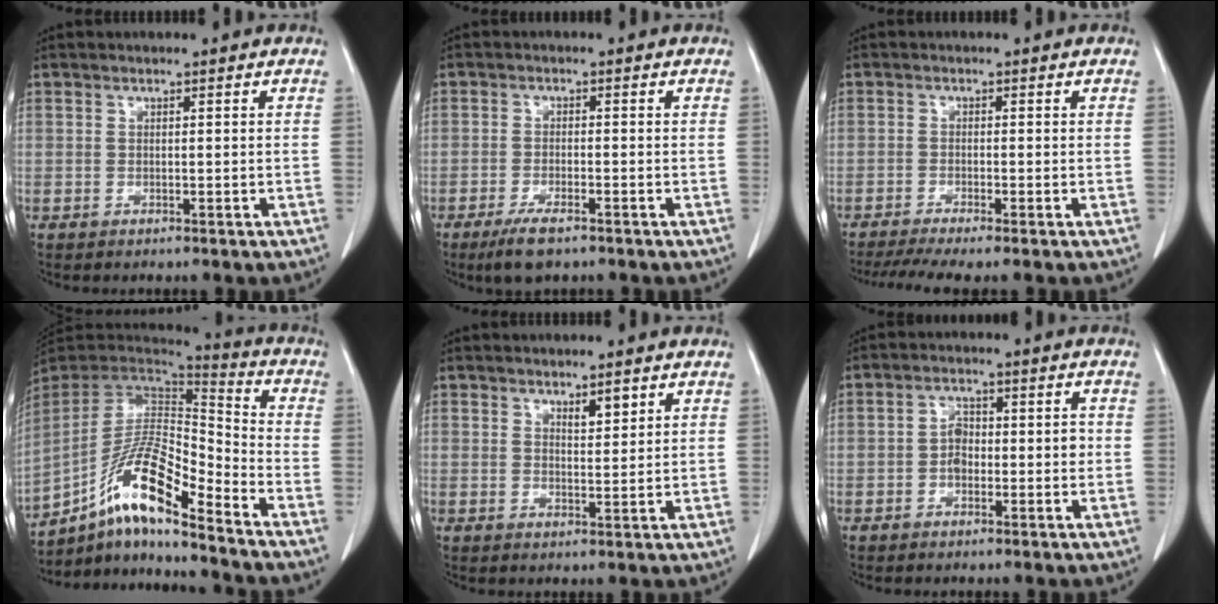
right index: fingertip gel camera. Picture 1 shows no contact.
{"total": 4.7, "force": [-3.2, 1.1, 3.2], "torque": [-0.066, -0.007, -0.052]}
{"total": 5.6, "force": [-4.3, 0.0, 3.5], "torque": [-0.056, -0.008, -0.072]}
{"total": 15.7, "force": [-10.2, 2.2, 11.8], "torque": [-0.218, 0.010, -0.181]}
{"total": 2.6, "force": [1.7, 0.7, 1.8], "torque": [-0.031, -0.004, 0.029]}
{"total": 3.9, "force": [-0.8, 2.4, 3.0], "torque": [-0.047, 0.017, -0.014]}